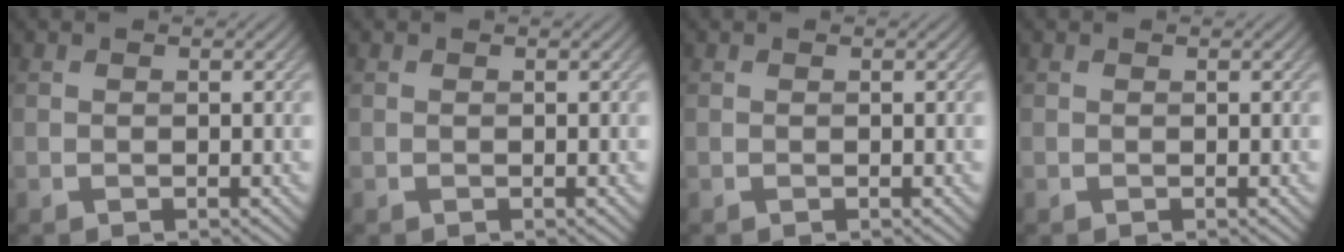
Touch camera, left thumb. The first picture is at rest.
{"total": 0.0}
{"total": 0.0}
{"total": 0.0}